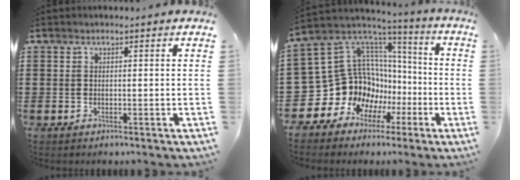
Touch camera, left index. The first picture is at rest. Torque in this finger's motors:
{"motor_torque": [1.42, 0.72, 0.34, 0.04]}